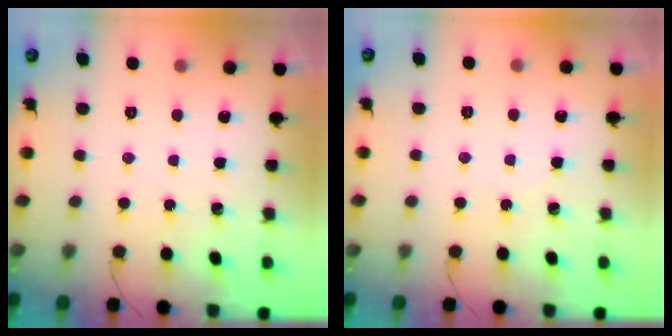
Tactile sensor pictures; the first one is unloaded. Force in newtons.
{"total": 3.7, "press": 3.0, "slide": 2.1}